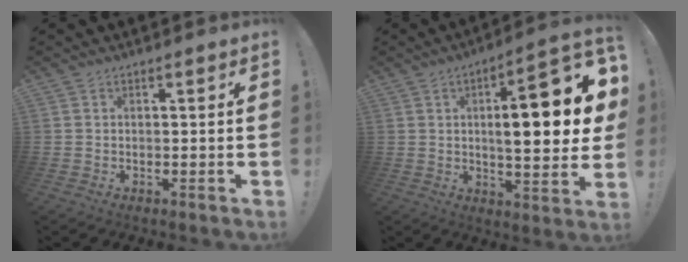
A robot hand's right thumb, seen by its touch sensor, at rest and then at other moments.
{"total": 18.3, "force": [2.5, 4.9, 17.4], "torque": [-0.239, -0.008, 0.027]}